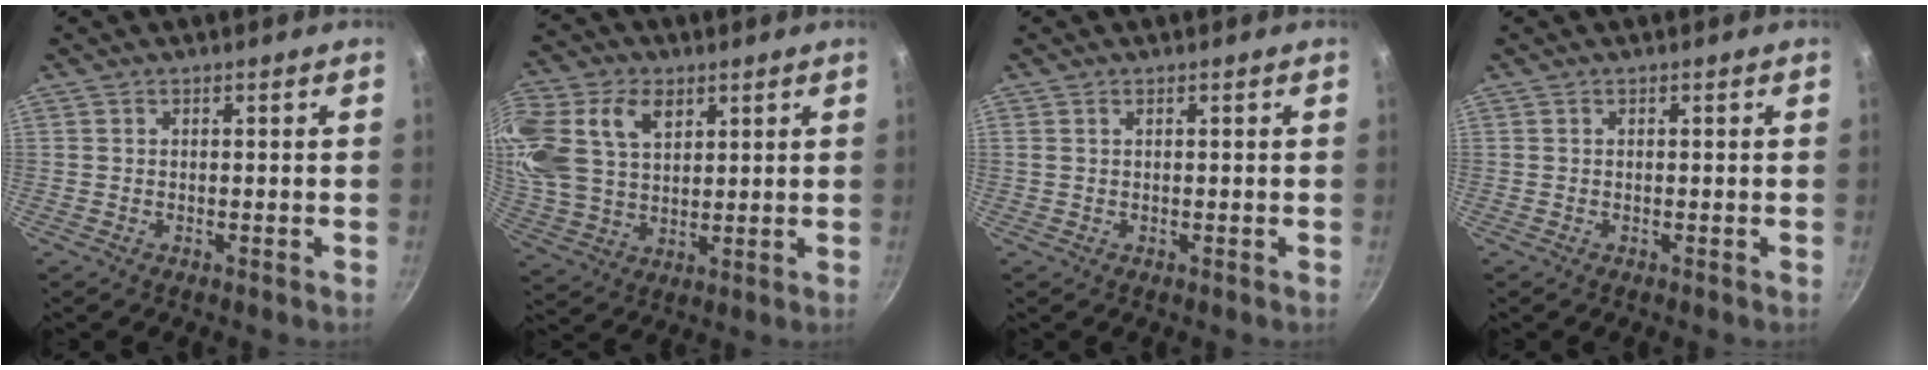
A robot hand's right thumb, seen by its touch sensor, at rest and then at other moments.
{"total": 19.7, "force": [7.6, 13.7, 11.8], "torque": [-0.276, 0.014, 0.150]}
{"total": 0.5, "force": [0.3, 0.3, 0.4], "torque": [-0.007, 0.002, 0.005]}
{"total": 0.0}